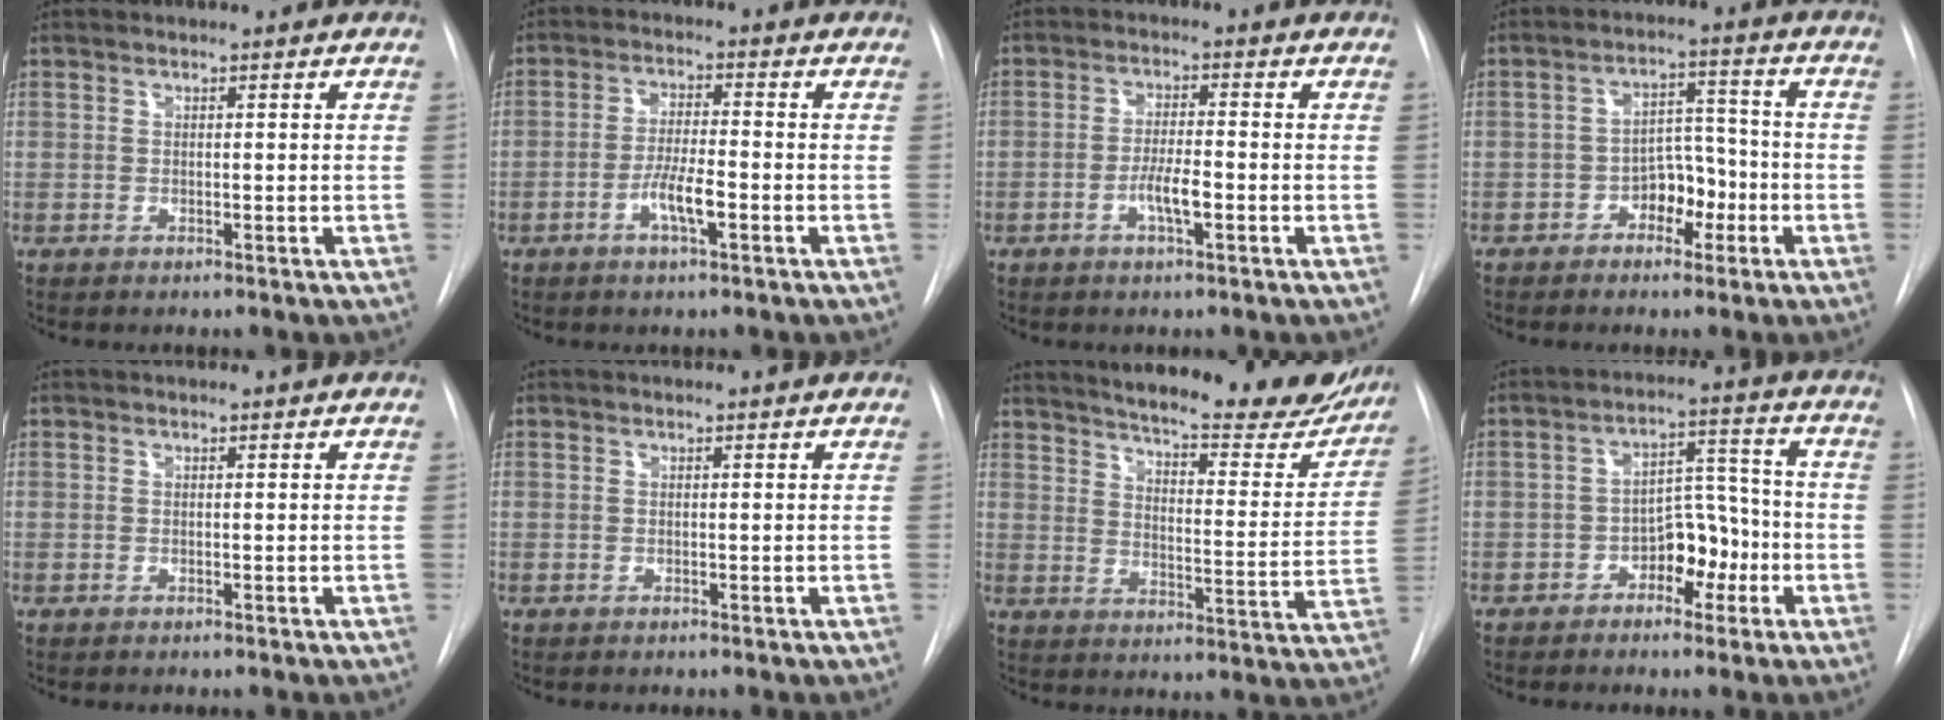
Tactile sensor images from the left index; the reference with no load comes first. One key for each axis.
{"total": 5.0, "fx": -2.3, "fy": 0.8, "fz": 4.3, "tx": -0.085, "ty": -0.004, "tz": -0.045}
{"total": 4.1, "fx": -1.7, "fy": 0.6, "fz": 3.6, "tx": -0.067, "ty": -0.003, "tz": -0.033}
{"total": 5.7, "fx": -2.9, "fy": 3.4, "fz": 3.6, "tx": -0.050, "ty": 0.017, "tz": -0.049}
{"total": 0.0}
{"total": 0.0}
{"total": 25.7, "fx": 22.6, "fy": 4.9, "fz": 11.1, "tx": -0.165, "ty": -0.073, "tz": 0.274}
{"total": 6.9, "fx": -3.3, "fy": 3.9, "fz": 4.6, "tx": -0.065, "ty": 0.024, "tz": -0.054}